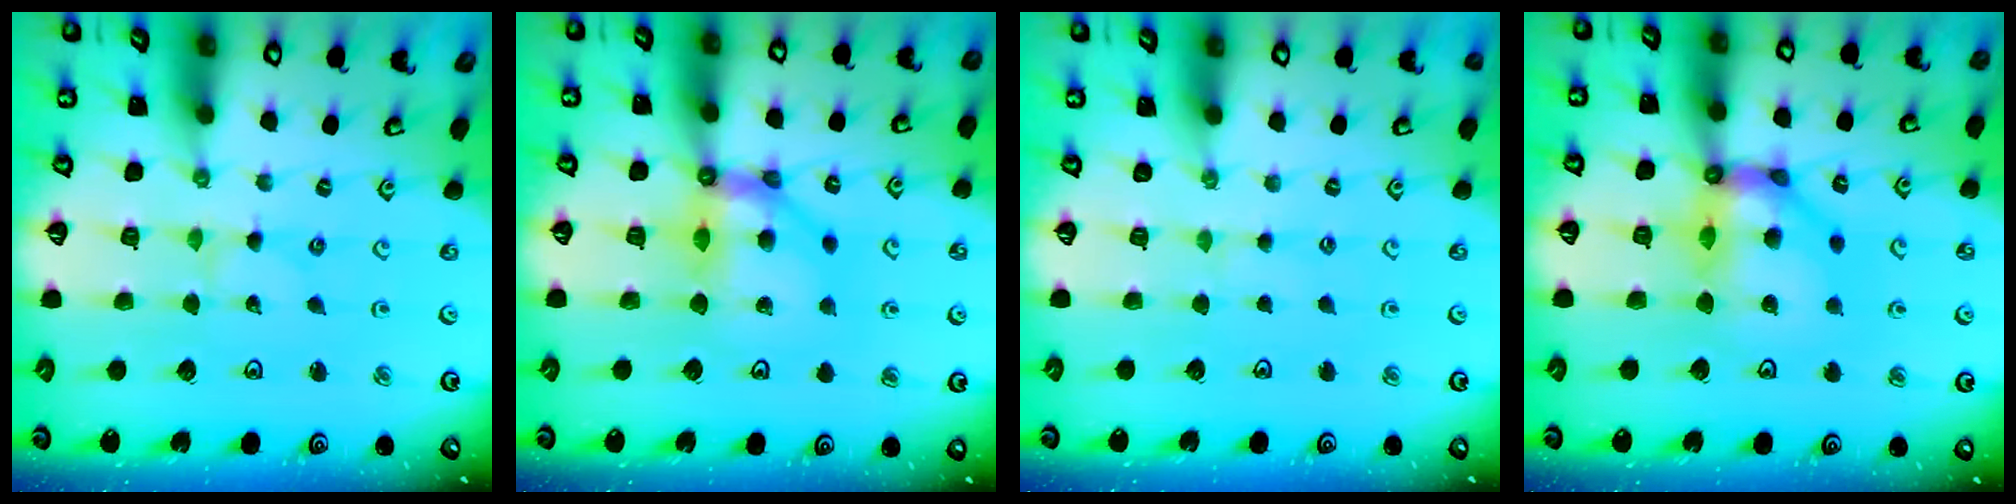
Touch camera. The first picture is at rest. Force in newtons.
{"total": 9.4, "press": 9.4, "slide": 1.1}
{"total": 1.3, "press": 1.2, "slide": 0.3}
{"total": 12.7, "press": 12.6, "slide": 1.8}